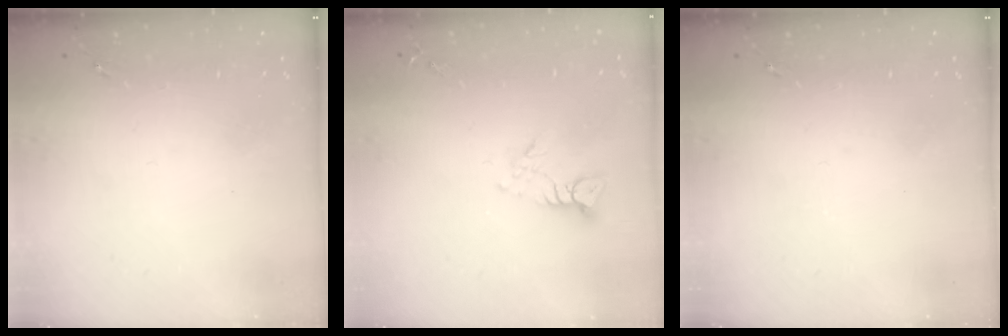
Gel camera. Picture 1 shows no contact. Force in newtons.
{"total": 5.6, "press": 5.6, "slide": 0.5}
{"total": 0.0}